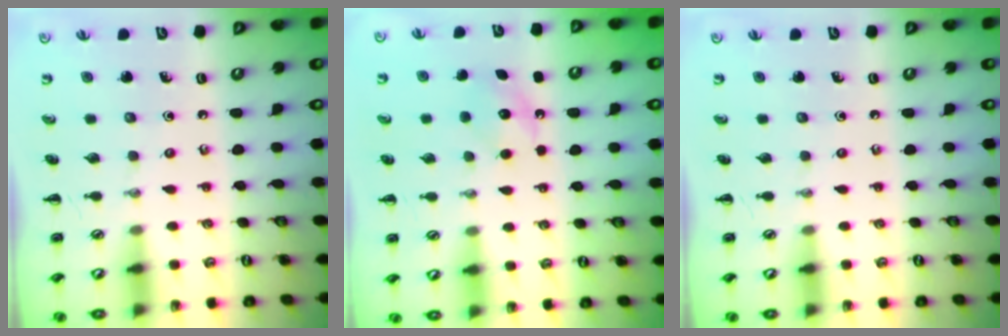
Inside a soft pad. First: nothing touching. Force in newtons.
{"total": 6.5, "press": 6.4, "slide": 1.5}
{"total": 0.0}